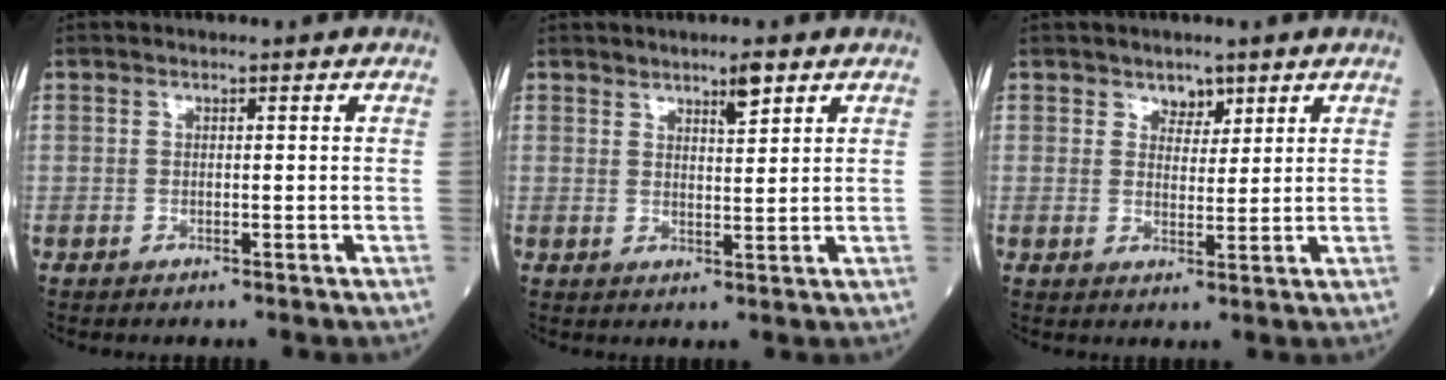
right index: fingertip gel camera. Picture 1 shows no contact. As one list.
[{"total": 3.1, "force": [2.3, 0.5, 2.0], "torque": [-0.036, 0.001, 0.039]}, {"total": 2.8, "force": [2.0, 1.6, 0.9], "torque": [-0.009, -0.002, 0.035]}]